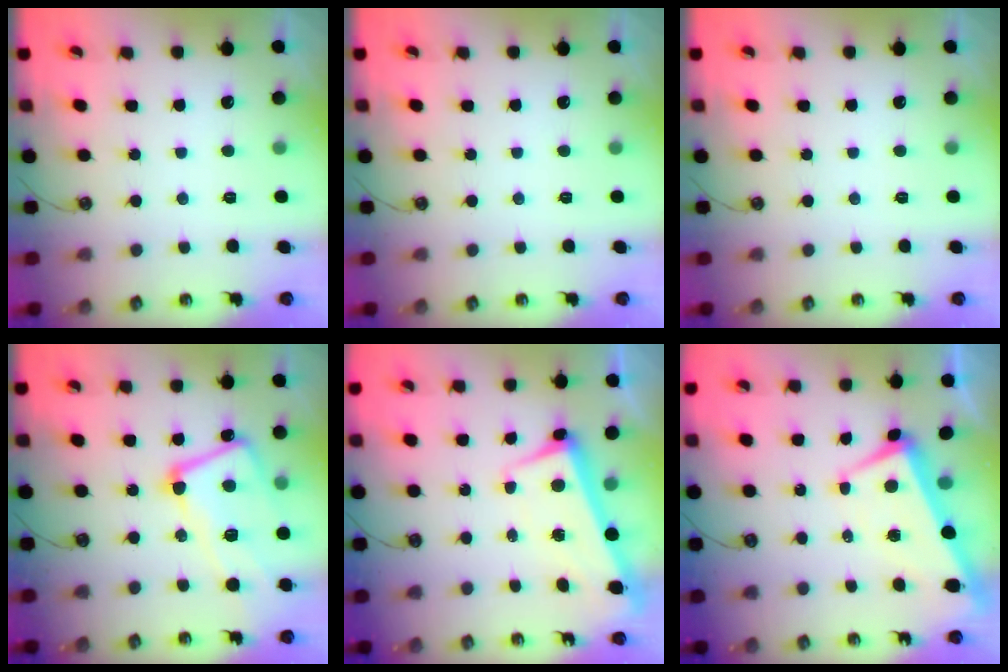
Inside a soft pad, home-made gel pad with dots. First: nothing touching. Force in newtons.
{"total": 0.0}
{"total": 0.0}
{"total": 12.0, "press": 11.8, "slide": 2.1}
{"total": 1.3, "press": 0.2, "slide": 1.3}
{"total": 1.1, "press": 0.6, "slide": 0.9}